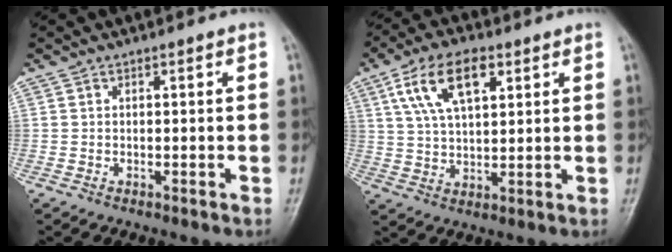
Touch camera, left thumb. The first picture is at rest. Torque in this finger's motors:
{"motor_torque": [0.31, 0.37, 1.36, -0.64, 0.16]}